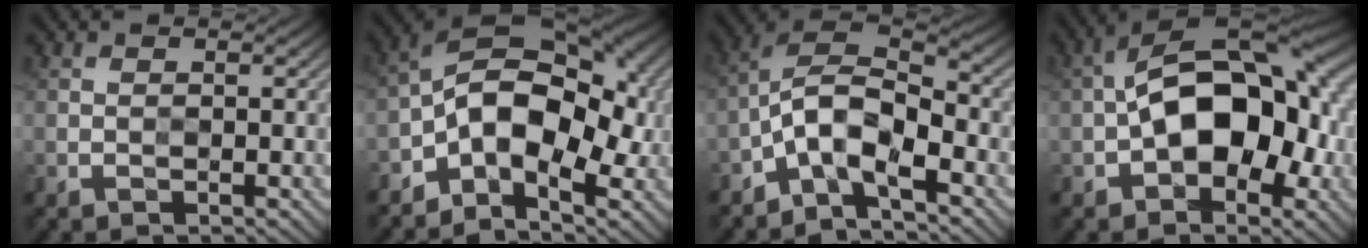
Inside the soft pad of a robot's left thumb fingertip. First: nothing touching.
{"total": 12.2, "force": [-2.7, 7.1, 9.5], "torque": [-0.152, -0.001, -0.063]}
{"total": 8.5, "force": [-4.5, 3.6, 6.2], "torque": [-0.117, 0.005, -0.101]}
{"total": 15.1, "force": [-1.4, 8.8, 12.2], "torque": [-0.159, 0.017, -0.034]}